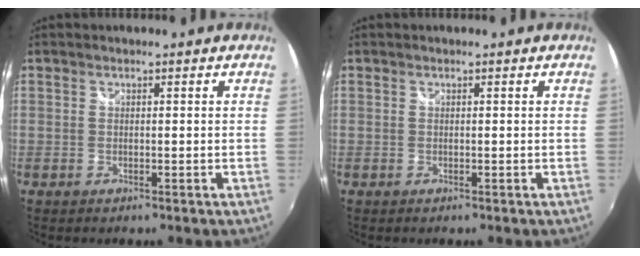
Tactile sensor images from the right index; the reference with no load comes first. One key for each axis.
{"total": 0.0}